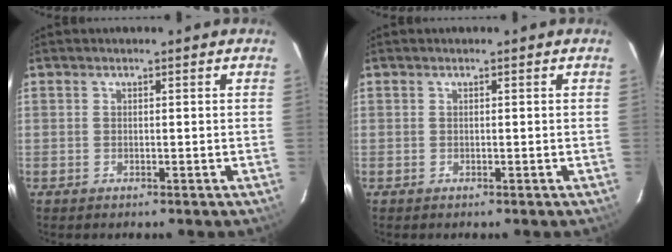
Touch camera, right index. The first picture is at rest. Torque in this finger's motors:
{"motor_torque": [-0.03, -0.01, 0.01, 0.00]}